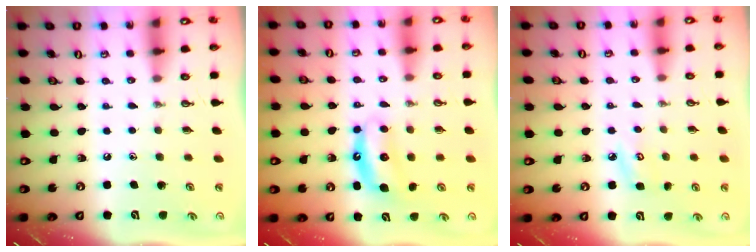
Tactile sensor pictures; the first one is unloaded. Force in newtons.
{"total": 7.2, "press": 7.2, "slide": 0.5}
{"total": 5.4, "press": 5.4, "slide": 0.8}